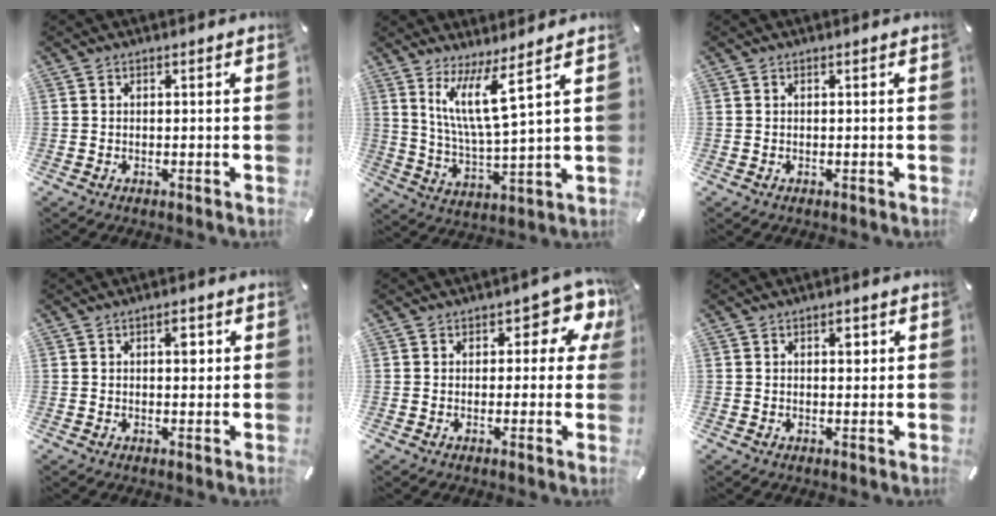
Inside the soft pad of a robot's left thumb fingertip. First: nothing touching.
{"total": 11.4, "force": [6.7, 1.3, 9.2], "torque": [-0.193, -0.021, 0.111]}
{"total": 0.0}
{"total": 3.2, "force": [0.9, 1.7, 2.6], "torque": [-0.023, -0.005, 0.007]}
{"total": 7.9, "force": [3.7, 4.4, 5.4], "torque": [-0.055, -0.021, 0.058]}
{"total": 2.6, "force": [0.9, 1.5, 1.9], "torque": [-0.017, -0.004, 0.009]}